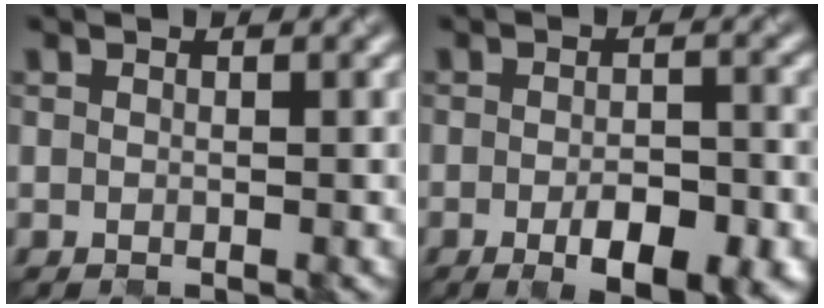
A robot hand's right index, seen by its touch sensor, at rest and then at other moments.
{"total": 6.0, "force": [-2.8, 2.1, 4.9], "torque": [-0.075, -0.013, -0.034]}